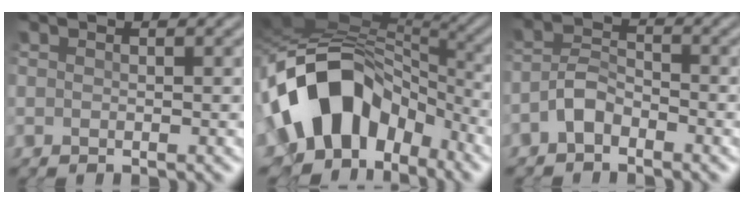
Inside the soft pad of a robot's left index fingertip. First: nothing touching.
{"total": 12.9, "force": [-2.7, 8.9, 9.0], "torque": [-0.158, 0.011, -0.057]}
{"total": 2.4, "force": [-1.7, 1.0, 1.4], "torque": [-0.029, 0.014, -0.039]}